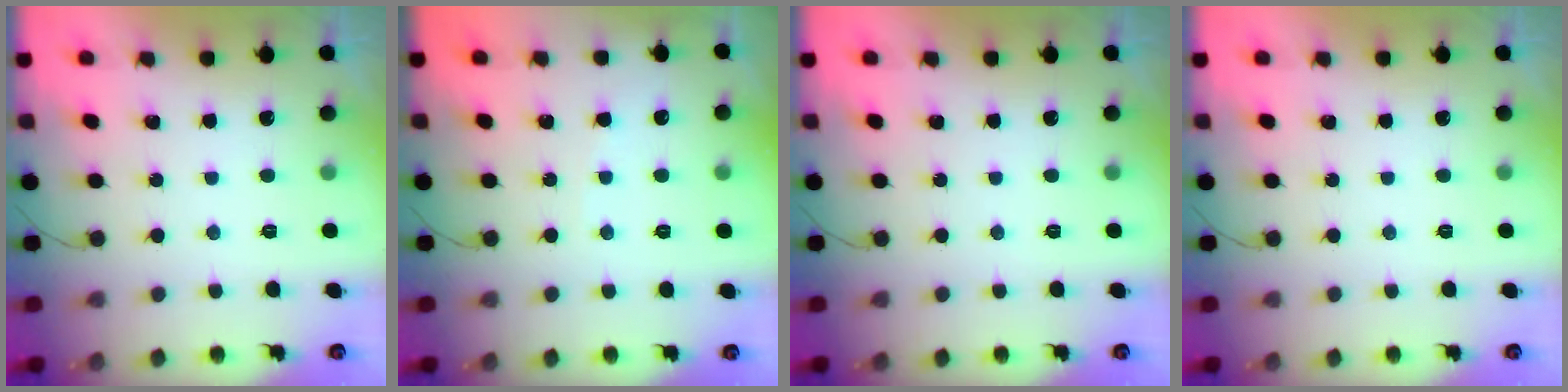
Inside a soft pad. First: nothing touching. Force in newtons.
{"total": 2.0, "press": 2.0, "slide": 0.2}
{"total": 0.0}
{"total": 0.0}